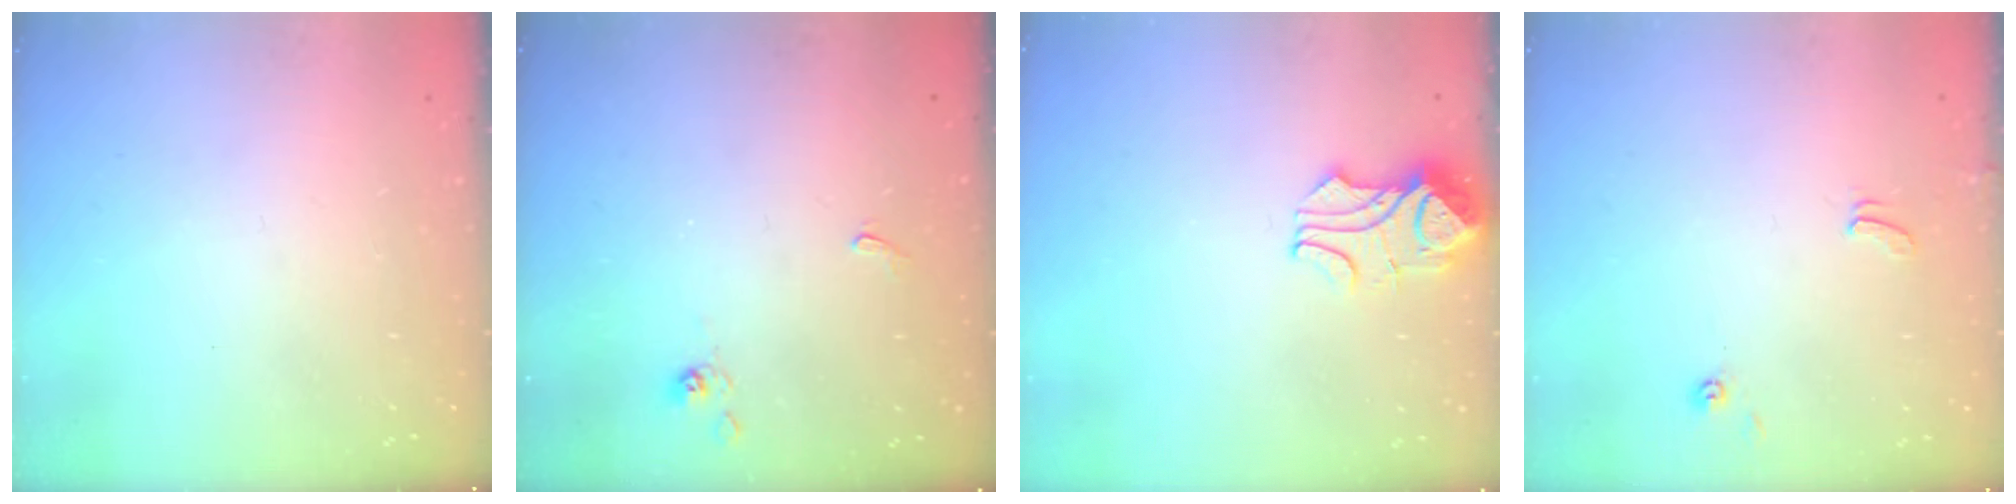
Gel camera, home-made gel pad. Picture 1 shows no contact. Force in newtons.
{"total": 2.6, "press": 2.6, "slide": 0.4}
{"total": 3.5, "press": 3.4, "slide": 0.9}
{"total": 0.9, "press": 0.8, "slide": 0.4}